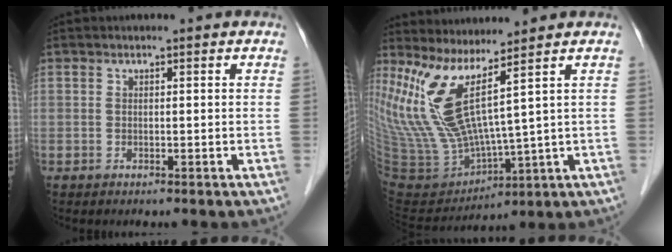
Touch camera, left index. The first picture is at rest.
{"total": 12.2, "force": [6.7, 0.8, 10.1], "torque": [-0.237, -0.025, 0.148]}